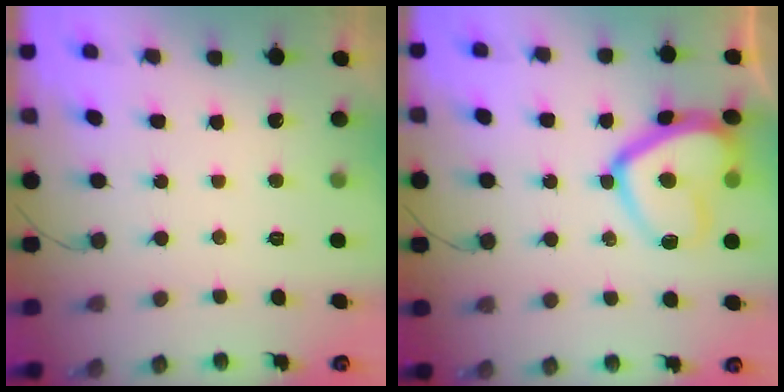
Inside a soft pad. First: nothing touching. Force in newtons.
{"total": 14.5, "press": 14.5, "slide": 1.2}